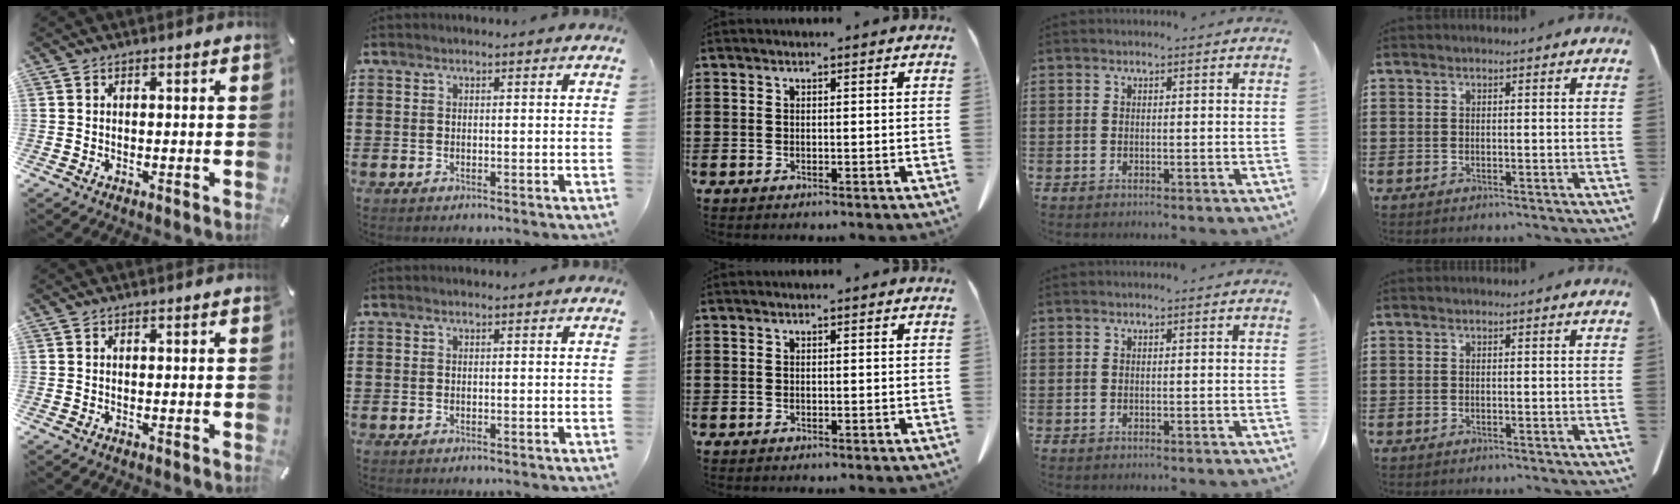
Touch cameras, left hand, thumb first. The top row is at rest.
{}